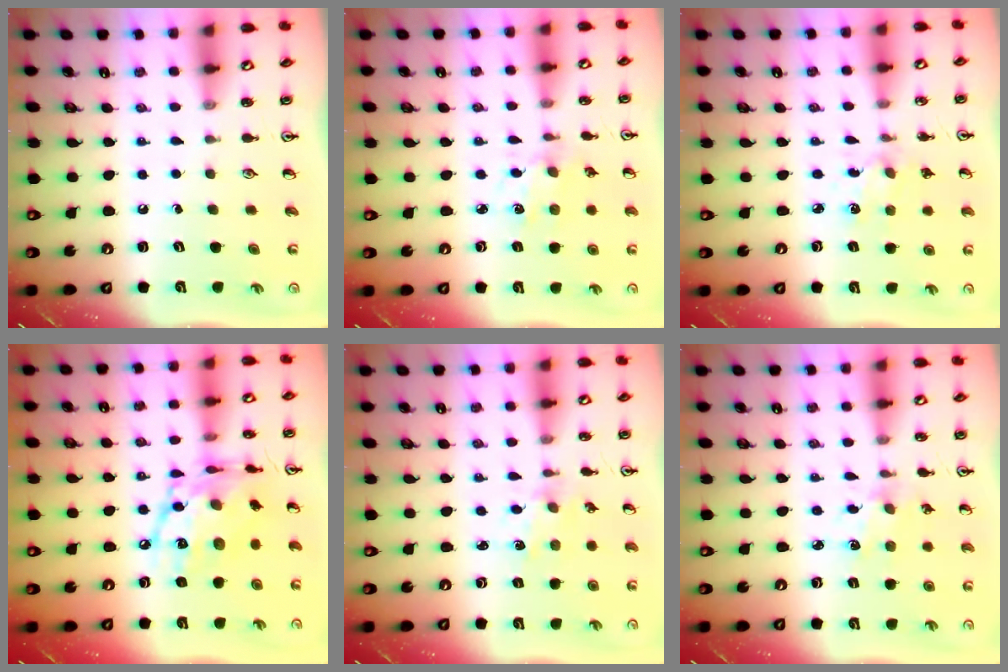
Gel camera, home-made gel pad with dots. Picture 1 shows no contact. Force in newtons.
{"total": 1.5, "press": 1.4, "slide": 0.4}
{"total": 2.4, "press": 2.4, "slide": 0.6}
{"total": 16.4, "press": 16.4, "slide": 1.3}
{"total": 1.0, "press": 1.0, "slide": 0.2}
{"total": 2.5, "press": 2.5, "slide": 0.4}